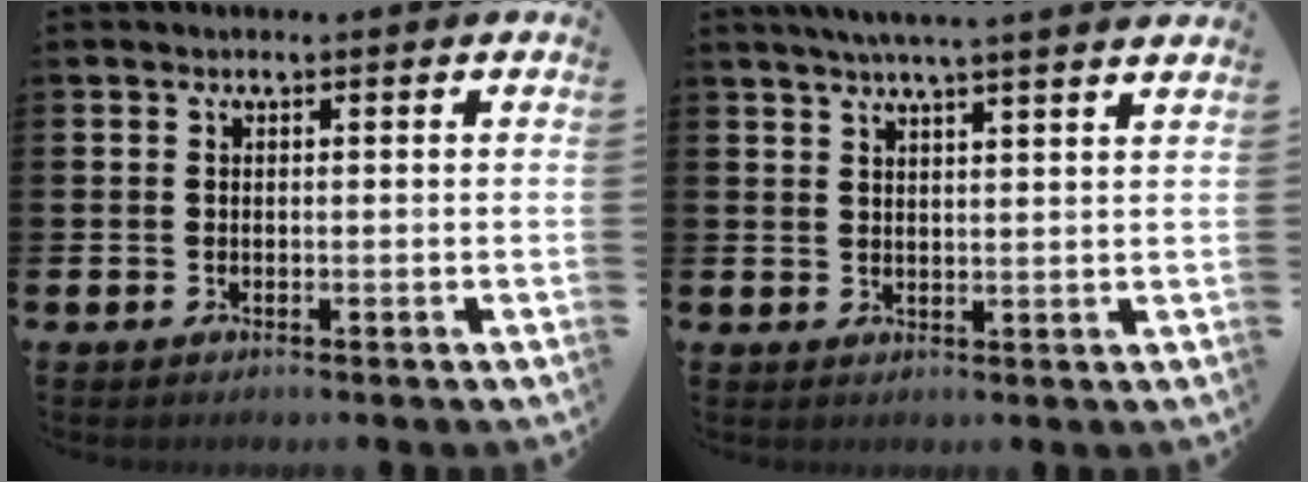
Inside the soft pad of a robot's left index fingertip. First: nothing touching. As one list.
[{"total": 4.6, "force": [4.3, -1.0, 1.3], "torque": [-0.028, -0.020, 0.076]}]